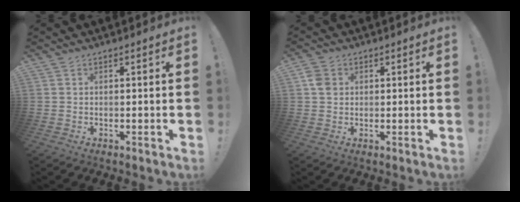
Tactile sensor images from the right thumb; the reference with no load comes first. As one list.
[{"total": 4.7, "force": [1.0, 4.0, 2.3], "torque": [-0.020, 0.005, 0.018]}]